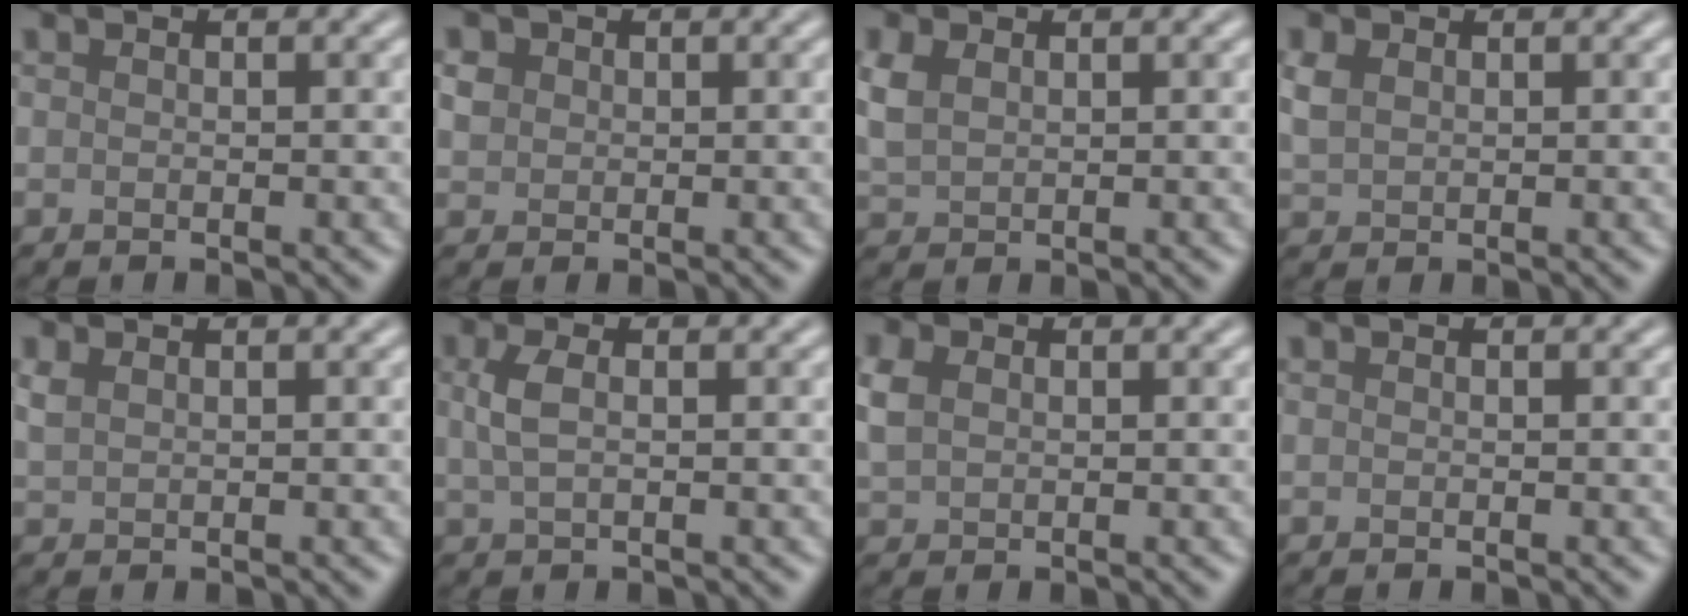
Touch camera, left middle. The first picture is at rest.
{"total": 1.4, "force": [0.4, 1.3, 0.4], "torque": [-0.005, 0.001, 0.007]}
{"total": 2.5, "force": [1.0, 1.7, 1.6], "torque": [-0.044, 0.003, 0.022]}
{"total": 1.8, "force": [0.7, 1.3, 1.0], "torque": [-0.026, 0.003, 0.018]}
{"total": 1.2, "force": [0.7, 0.7, 0.7], "torque": [-0.019, 0.001, 0.018]}
{"total": 2.1, "force": [0.5, 1.0, 1.8], "torque": [-0.045, 0.003, 0.010]}
{"total": 2.4, "force": [0.7, 1.9, 1.4], "torque": [-0.036, 0.005, 0.013]}
{"total": 0.0}